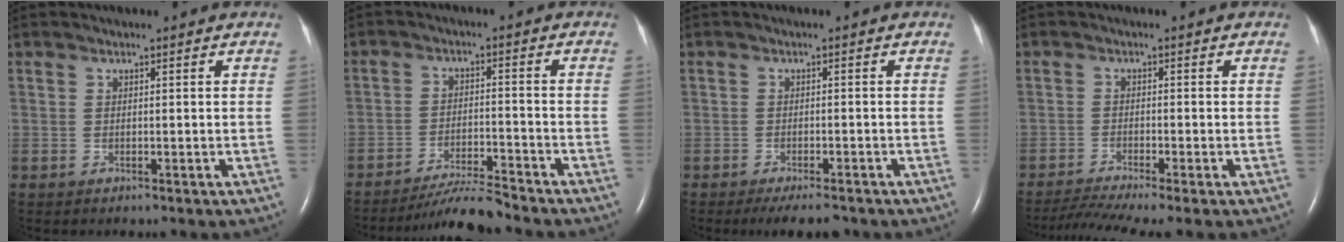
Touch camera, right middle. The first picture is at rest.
{"total": 6.4, "force": [-6.1, -1.1, 1.6], "torque": [-0.028, -0.016, -0.109]}
{"total": 5.4, "force": [-4.4, 1.0, 3.0], "torque": [-0.034, -0.008, -0.065]}
{"total": 6.8, "force": [-5.4, -0.8, 4.1], "torque": [-0.069, -0.015, -0.090]}